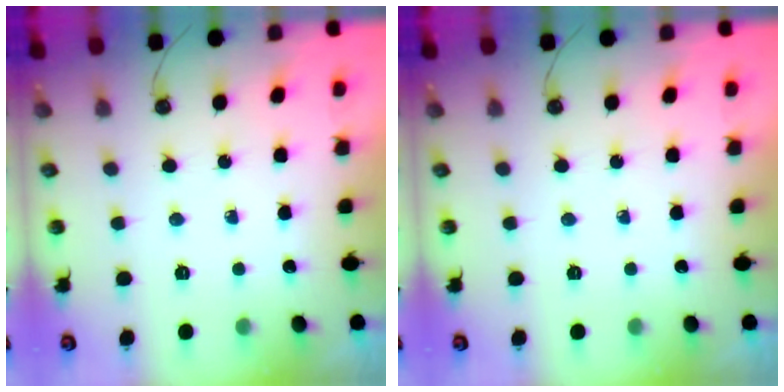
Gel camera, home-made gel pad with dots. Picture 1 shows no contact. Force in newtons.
{"total": 0.0}